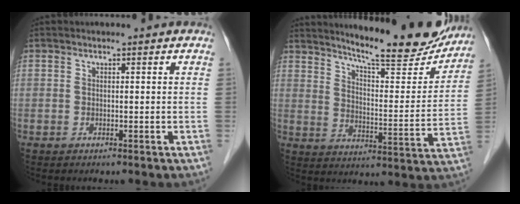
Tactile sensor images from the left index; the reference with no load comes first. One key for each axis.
{"total": 18.6, "fx": 16.8, "fy": 2.0, "fz": 7.8, "tx": -0.114, "ty": -0.047, "tz": 0.227}